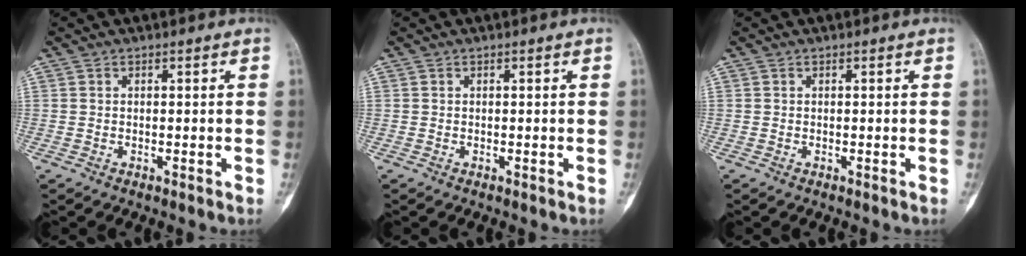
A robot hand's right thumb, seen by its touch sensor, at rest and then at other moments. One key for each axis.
{"total": 0.0}
{"total": 0.0}